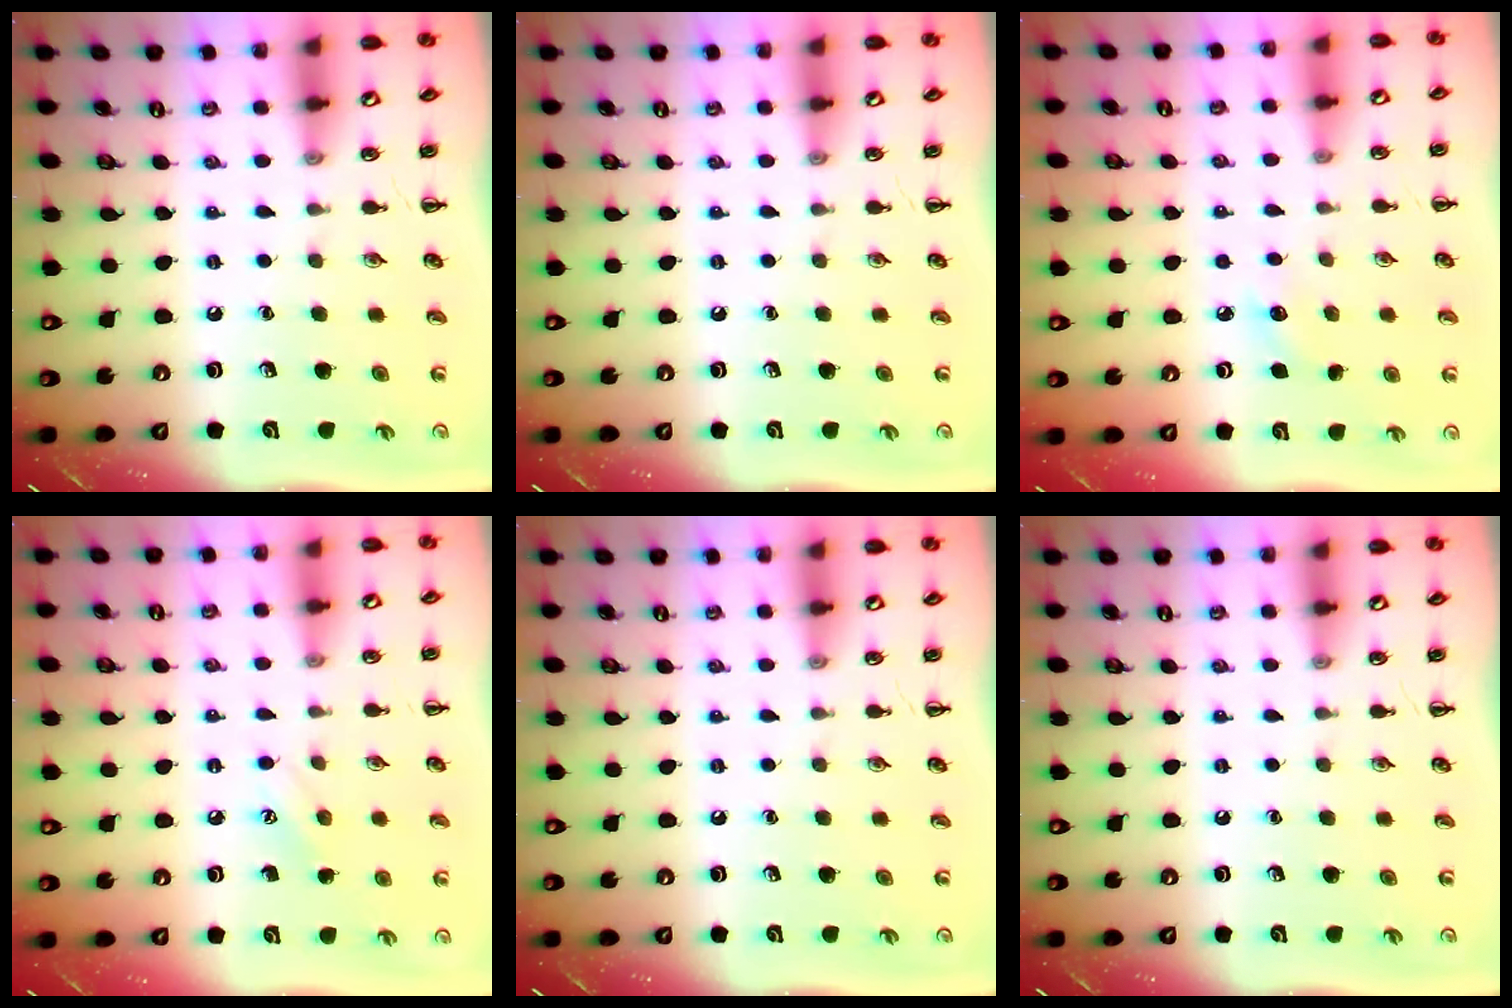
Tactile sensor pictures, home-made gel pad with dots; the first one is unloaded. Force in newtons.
{"total": 0.0}
{"total": 5.3, "press": 5.1, "slide": 1.5}
{"total": 7.0, "press": 6.8, "slide": 1.5}
{"total": 0.0}
{"total": 0.0}